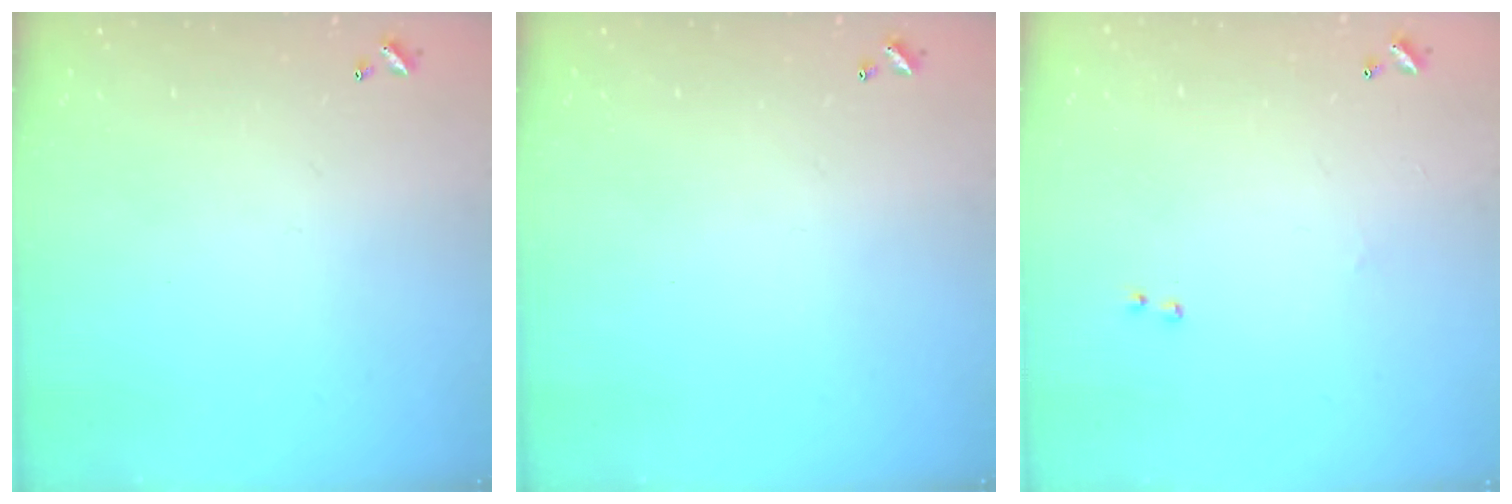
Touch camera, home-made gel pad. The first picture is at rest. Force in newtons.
{"total": 0.0}
{"total": 2.1, "press": 2.0, "slide": 0.7}